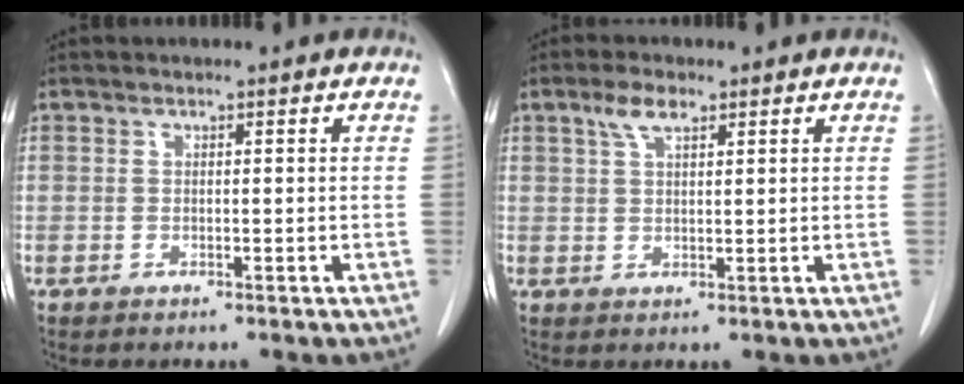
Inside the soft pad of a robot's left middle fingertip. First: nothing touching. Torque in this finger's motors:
{"motor_torque": [0.23, -0.14, -0.14, -0.03]}